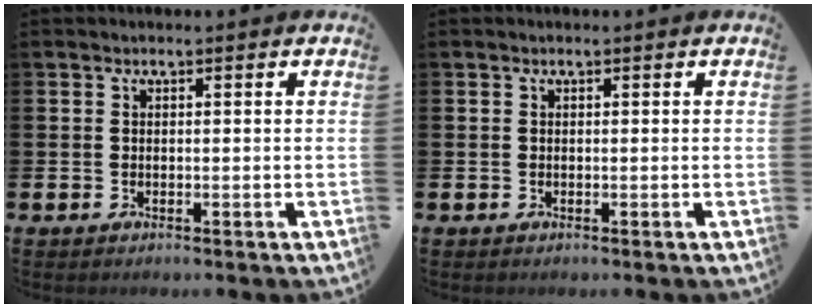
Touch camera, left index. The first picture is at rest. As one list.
[{"total": 0.0}]